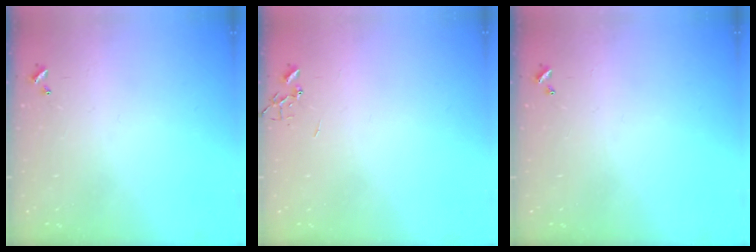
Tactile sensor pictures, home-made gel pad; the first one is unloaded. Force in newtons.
{"total": 0.0}
{"total": 0.0}